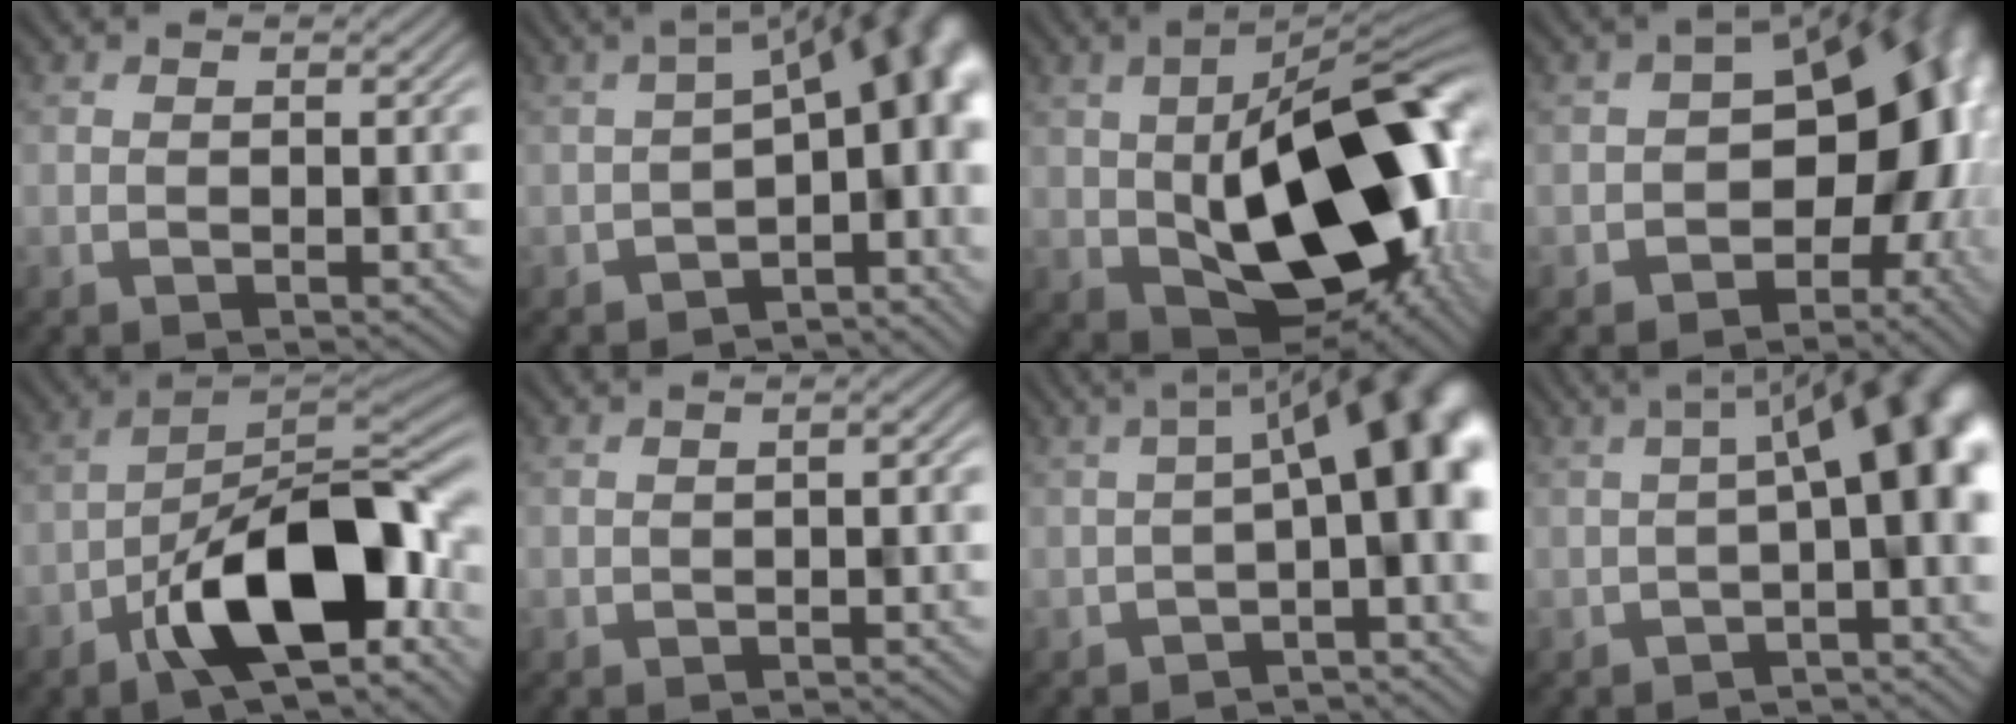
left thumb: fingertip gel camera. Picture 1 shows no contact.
{"total": 13.7, "force": [-3.5, 6.3, 11.7], "torque": [-0.129, 0.000, -0.042]}
{"total": 19.4, "force": [-1.6, 10.5, 16.3], "torque": [-0.251, -0.016, -0.022]}
{"total": 14.6, "force": [-2.2, 9.7, 10.7], "torque": [-0.122, -0.014, -0.035]}
{"total": 15.3, "force": [-6.4, 6.7, 12.3], "torque": [-0.174, -0.006, -0.121]}
{"total": 1.2, "force": [-0.4, 0.2, 1.1], "torque": [-0.017, 0.004, -0.007]}
{"total": 10.2, "force": [-0.7, 2.7, 9.8], "torque": [-0.134, 0.023, -0.017]}
{"total": 9.0, "force": [-0.1, 2.2, 8.7], "torque": [-0.115, 0.028, -0.010]}